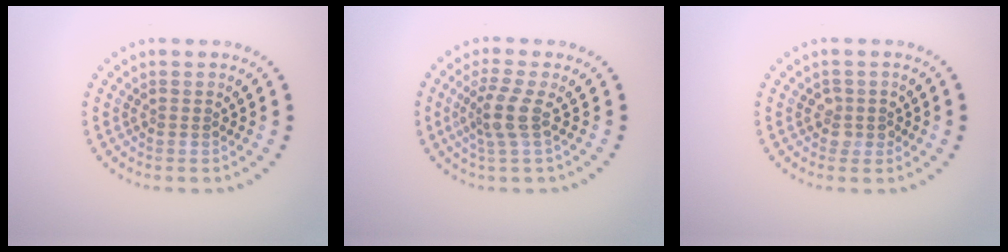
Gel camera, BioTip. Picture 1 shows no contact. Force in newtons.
{"total": 2.6, "press": 2.1, "slide": 1.7}
{"total": 1.5, "press": 1.4, "slide": 0.7}